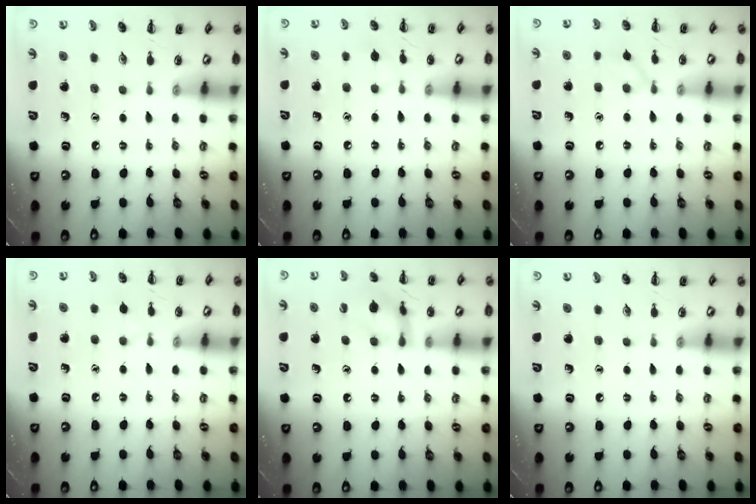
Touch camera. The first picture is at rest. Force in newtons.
{"total": 5.1, "press": 4.8, "slide": 1.6}
{"total": 5.2, "press": 4.8, "slide": 1.8}
{"total": 2.6, "press": 2.3, "slide": 1.1}
{"total": 13.1, "press": 13.0, "slide": 1.7}
{"total": 0.0}